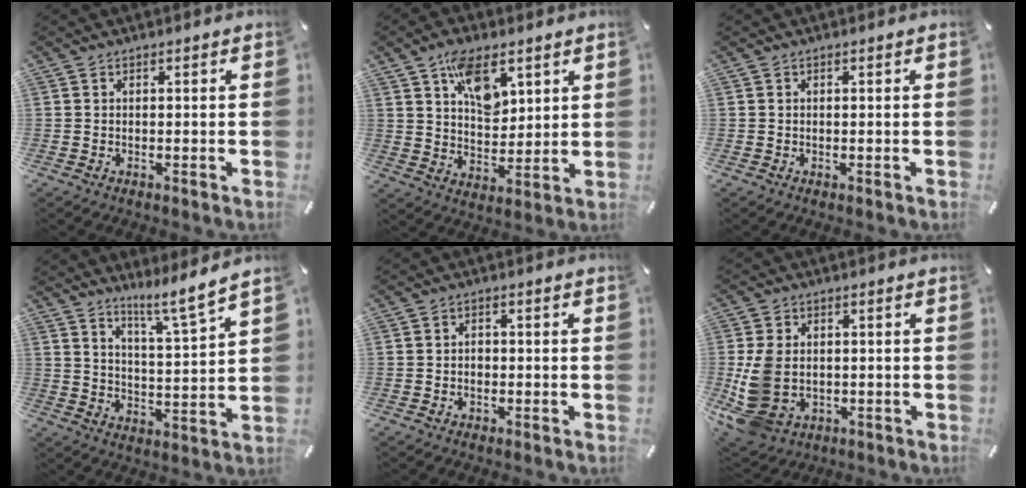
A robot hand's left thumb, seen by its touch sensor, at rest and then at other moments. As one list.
[{"total": 10.6, "force": [5.6, 6.4, 6.4], "torque": [-0.095, -0.017, 0.099]}, {"total": 0.0}, {"total": 8.1, "force": [7.1, 0.5, 3.7], "torque": [-0.062, -0.055, 0.122]}, {"total": 1.7, "force": [-0.5, 1.4, 0.8], "torque": [-0.018, 0.004, -0.011]}, {"total": 10.9, "force": [-0.7, 8.3, 7.1], "torque": [-0.169, 0.001, -0.010]}]